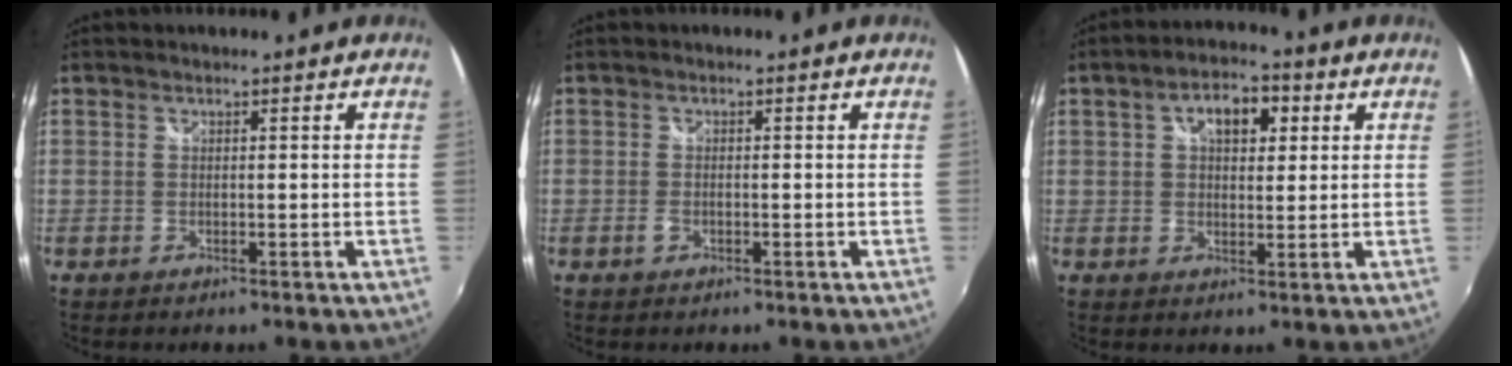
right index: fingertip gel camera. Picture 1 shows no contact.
{"total": 1.6, "force": [-0.6, 0.9, 1.1], "torque": [-0.024, -0.001, -0.012]}
{"total": 7.2, "force": [2.4, 4.1, 5.4], "torque": [-0.088, 0.022, 0.038]}